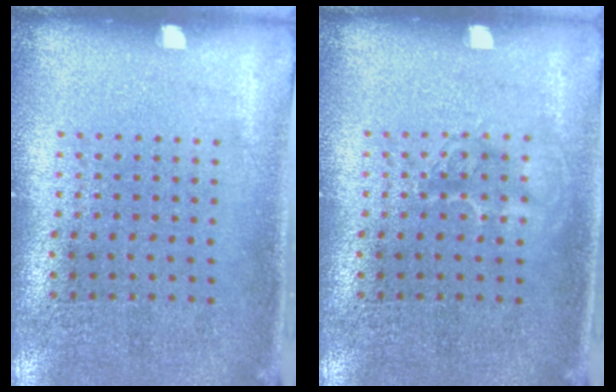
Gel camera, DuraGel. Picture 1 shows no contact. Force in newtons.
{"total": 1.2, "press": 1.2, "slide": 0.2}